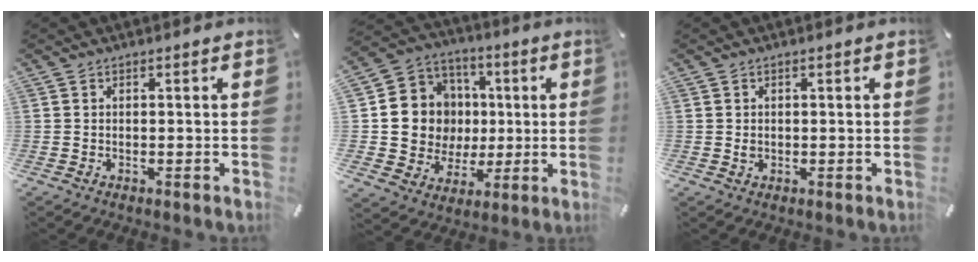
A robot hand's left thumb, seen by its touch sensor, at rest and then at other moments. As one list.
[{"total": 14.1, "force": [0.8, 13.7, 3.2], "torque": [-0.048, -0.007, 0.031]}, {"total": 1.1, "force": [0.1, 0.9, 0.5], "torque": [-0.003, 0.001, -0.001]}]